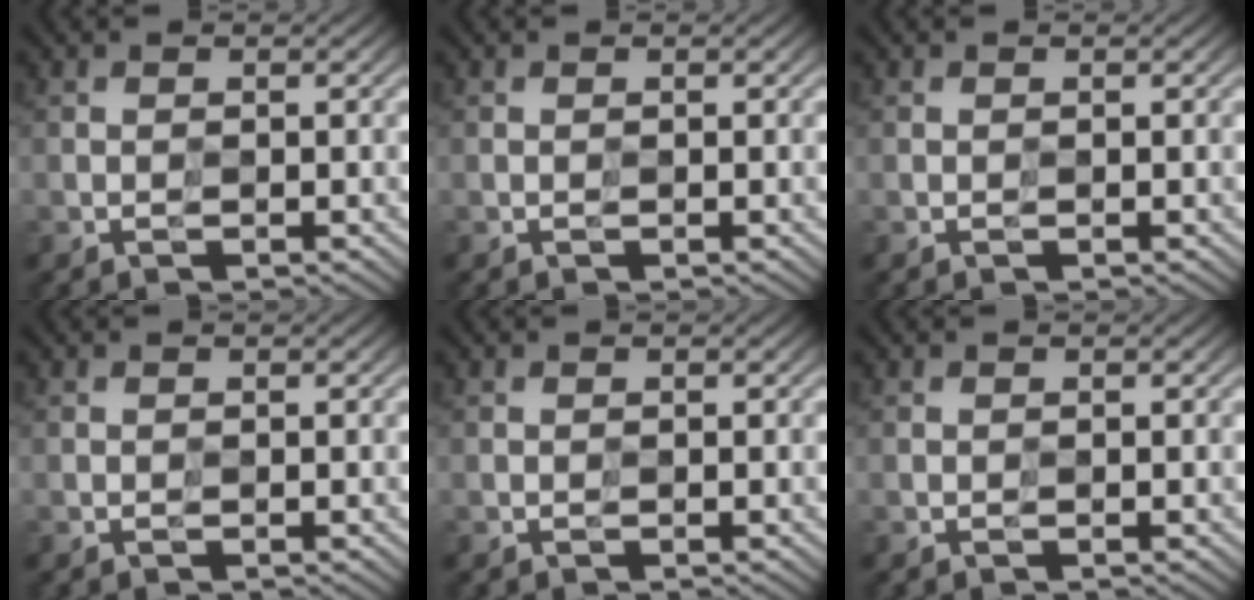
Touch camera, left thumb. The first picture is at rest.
{"total": 0.0}
{"total": 0.0}
{"total": 0.0}
{"total": 0.0}
{"total": 0.0}